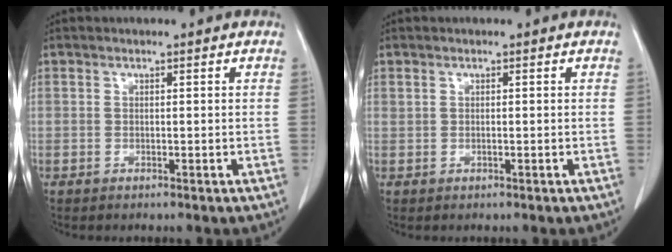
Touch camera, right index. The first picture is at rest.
{"total": 0.0}